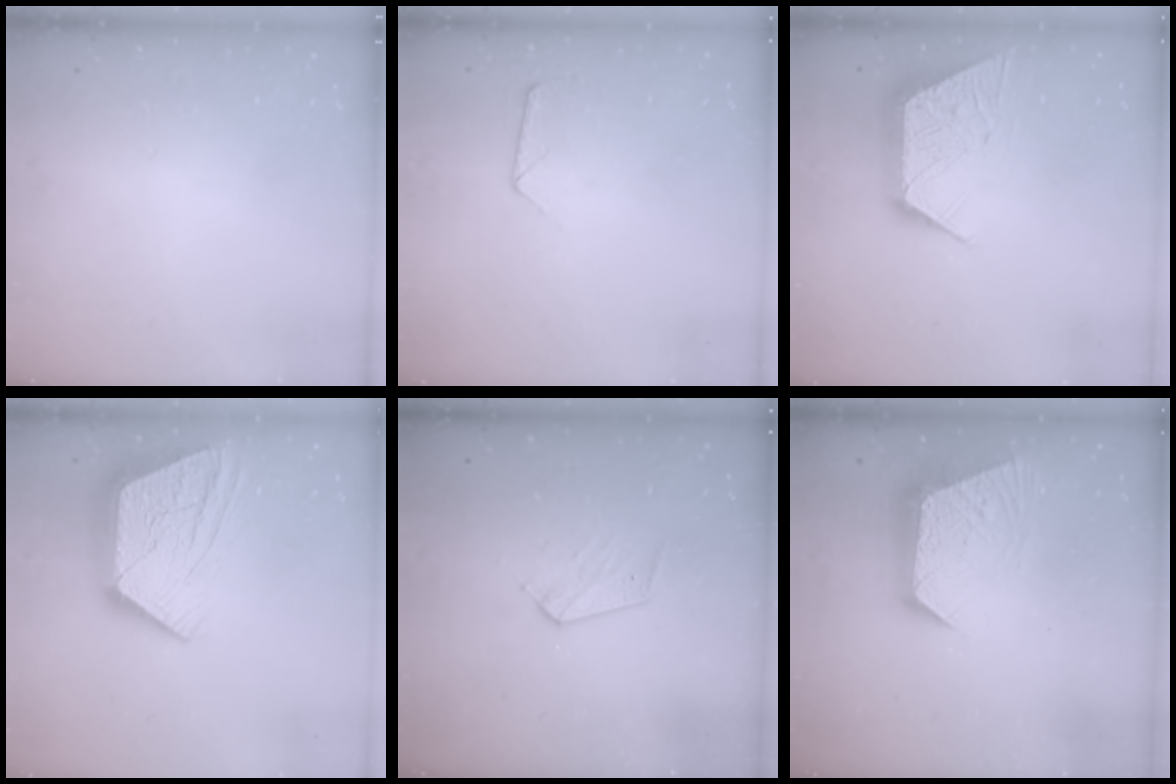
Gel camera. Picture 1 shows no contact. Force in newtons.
{"total": 8.9, "press": 8.8, "slide": 0.5}
{"total": 11.3, "press": 11.3, "slide": 0.5}
{"total": 19.1, "press": 19.0, "slide": 1.6}
{"total": 5.1, "press": 5.0, "slide": 0.5}
{"total": 12.3, "press": 12.2, "slide": 1.3}